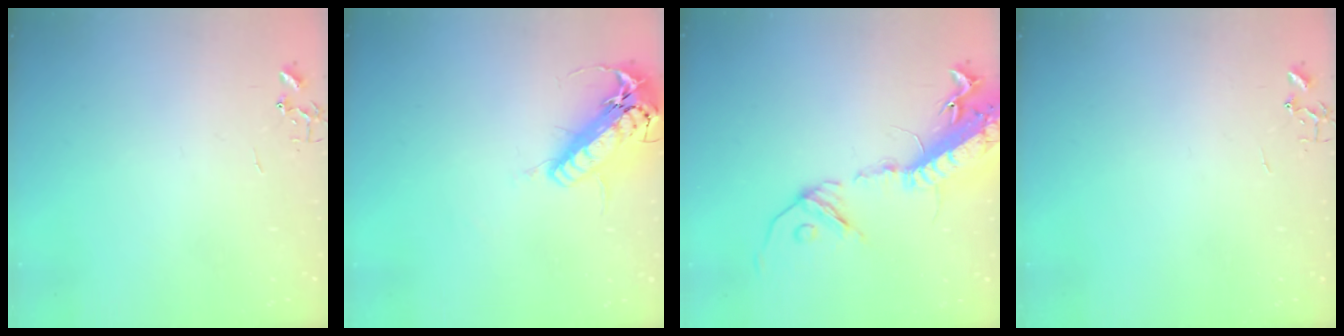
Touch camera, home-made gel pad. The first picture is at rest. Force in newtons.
{"total": 18.2, "press": 17.8, "slide": 3.8}
{"total": 21.7, "press": 21.1, "slide": 5.1}
{"total": 0.0}